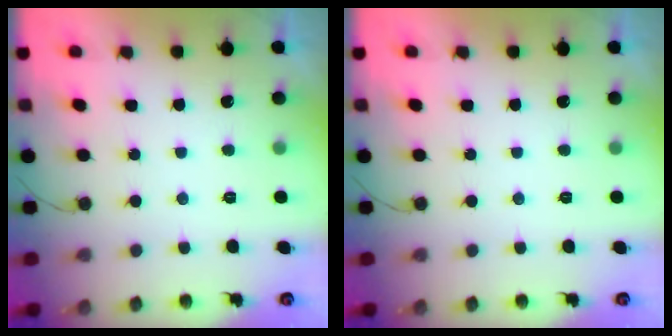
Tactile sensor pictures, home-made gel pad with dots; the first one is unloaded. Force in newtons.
{"total": 0.0}